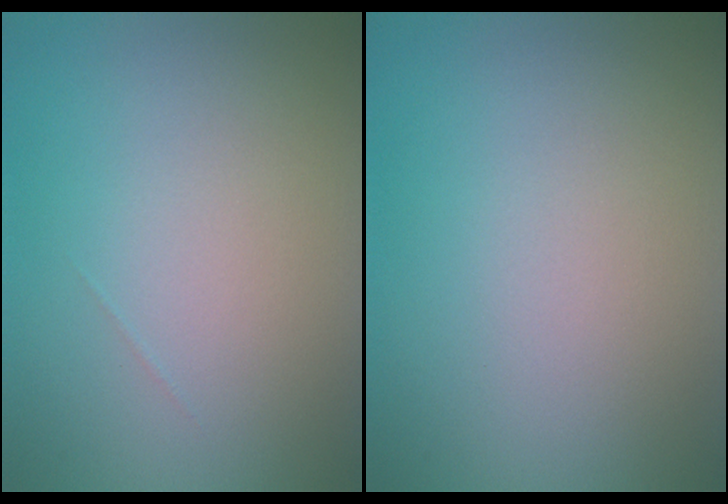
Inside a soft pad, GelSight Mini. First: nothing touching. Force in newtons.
{"total": 0.0}